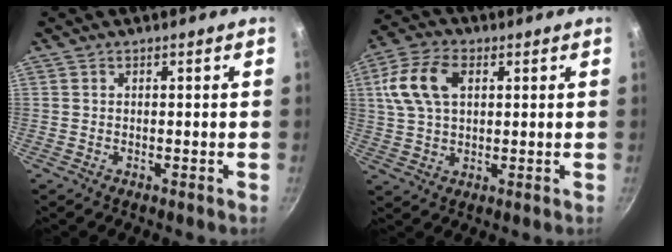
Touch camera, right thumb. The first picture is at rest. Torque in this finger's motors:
{"motor_torque": [-0.60, 0.76, 0.27, -0.20, 0.13]}